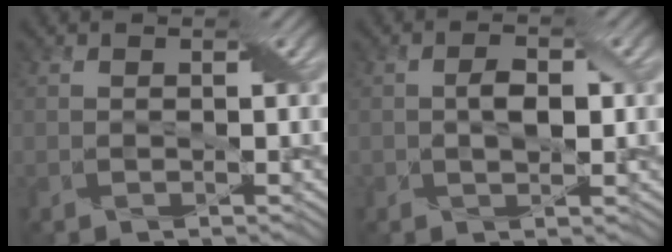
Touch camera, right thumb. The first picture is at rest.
{"total": 2.7, "force": [0.1, 1.5, 2.3], "torque": [-0.045, 0.000, 0.000]}